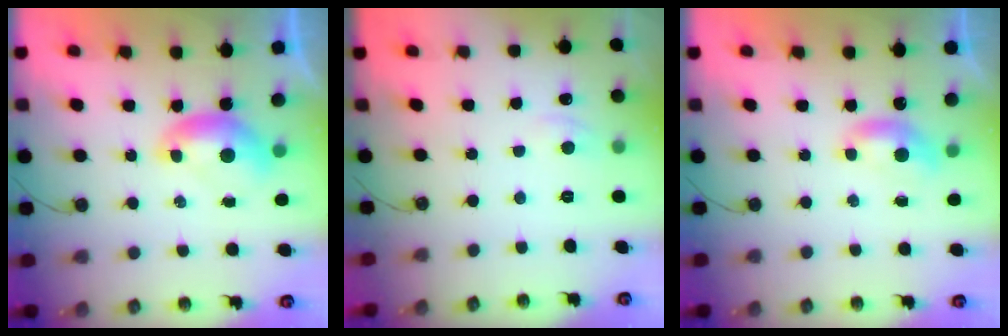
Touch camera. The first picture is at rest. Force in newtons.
{"total": 1.2, "press": 1.0, "slide": 0.6}
{"total": 1.6, "press": 1.5, "slide": 0.5}